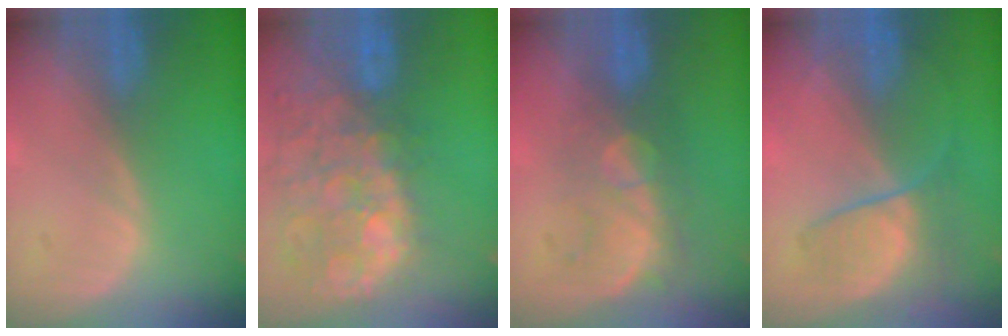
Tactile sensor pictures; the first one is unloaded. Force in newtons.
{"total": 14.0, "press": 11.6, "slide": 7.9}
{"total": 7.6, "press": 7.1, "slide": 2.8}
{"total": 6.6, "press": 6.0, "slide": 2.7}